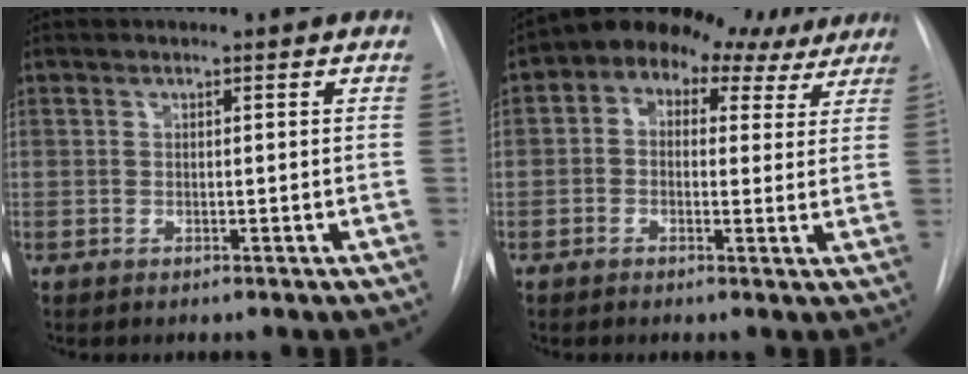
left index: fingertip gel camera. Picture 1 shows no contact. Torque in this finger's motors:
{"motor_torque": [1.46, -0.68, 0.08, -0.09]}